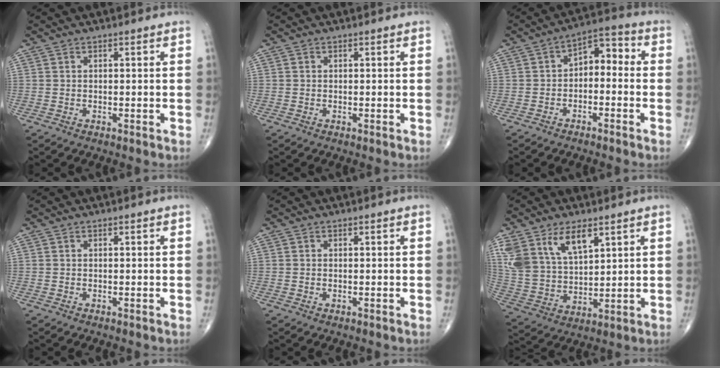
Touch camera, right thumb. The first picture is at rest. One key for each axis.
{"total": 0.0}
{"total": 6.7, "fx": -1.0, "fy": 4.3, "fz": 5.1, "tx": -0.054, "ty": 0.045, "tz": -0.030}
{"total": 0.0}
{"total": 0.0}
{"total": 12.9, "fx": 7.3, "fy": 6.6, "fz": 8.4, "tx": -0.152, "ty": -0.023, "tz": 0.156}